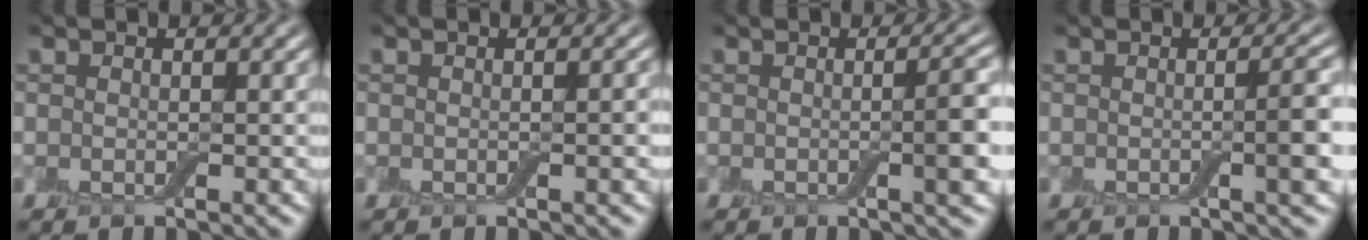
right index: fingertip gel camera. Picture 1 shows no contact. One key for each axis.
{"total": 0.9, "fx": -0.1, "fy": 0.1, "fz": 0.9, "tx": -0.011, "ty": 0.001, "tz": 0.000}
{"total": 3.4, "fx": -0.2, "fy": 0.7, "fz": 3.3, "tx": -0.039, "ty": 0.005, "tz": -0.007}
{"total": 3.3, "fx": -0.3, "fy": 0.7, "fz": 3.2, "tx": -0.038, "ty": 0.005, "tz": -0.008}